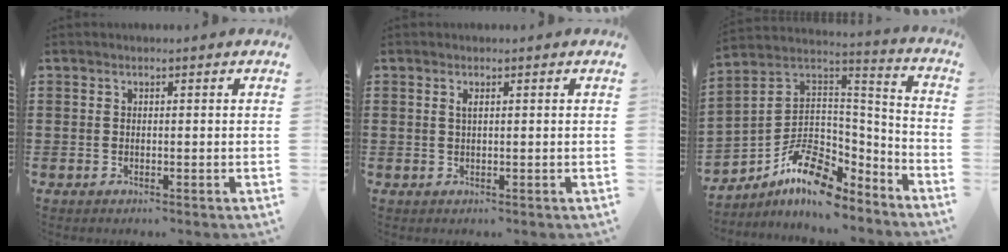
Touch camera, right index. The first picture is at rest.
{"total": 0.9, "force": [0.3, 0.2, 0.8], "torque": [-0.017, 0.003, 0.005]}
{"total": 10.4, "force": [-6.7, 5.2, 6.0], "torque": [-0.127, 0.013, -0.127]}